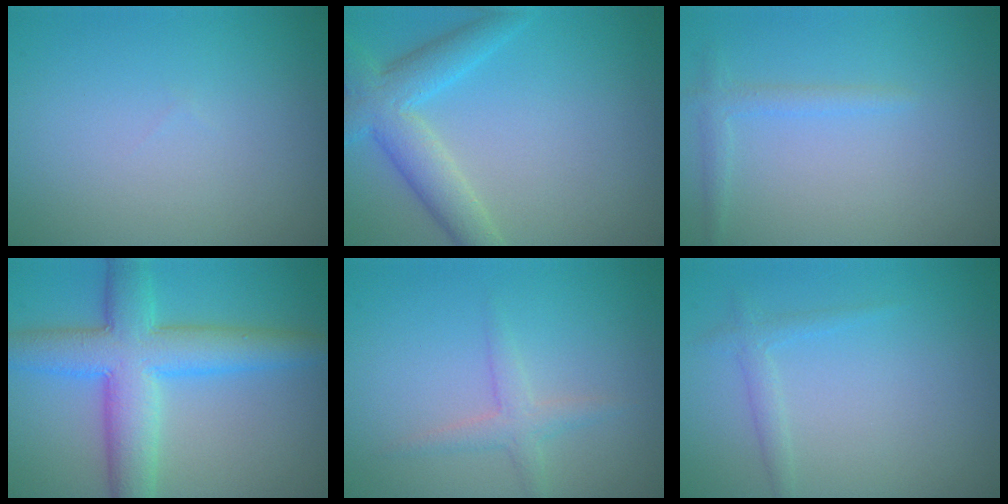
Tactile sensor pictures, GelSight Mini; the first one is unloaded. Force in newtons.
{"total": 5.2, "press": 5.2, "slide": 0.3}
{"total": 1.4, "press": 1.4, "slide": 0.1}
{"total": 8.0, "press": 8.0, "slide": 0.2}
{"total": 1.9, "press": 1.9, "slide": 0.1}
{"total": 1.3, "press": 1.3, "slide": 0.0}